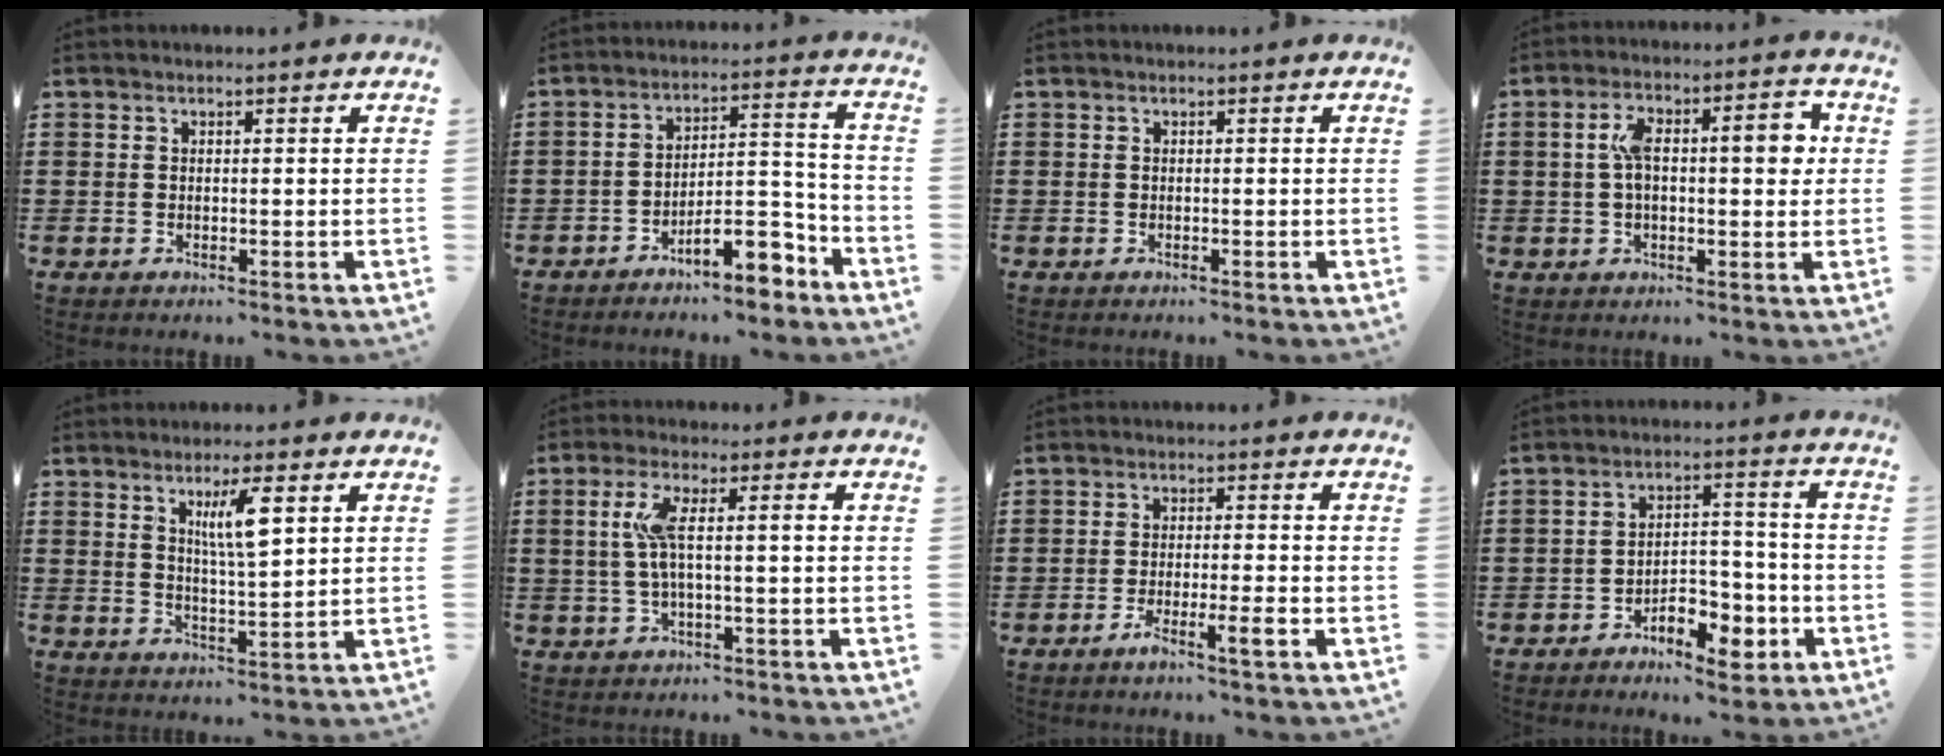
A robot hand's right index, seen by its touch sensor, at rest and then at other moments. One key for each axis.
{"total": 8.8, "fx": -6.4, "fy": 2.5, "fz": 5.5, "tx": -0.076, "ty": 0.009, "tz": -0.116}
{"total": 0.0}
{"total": 8.0, "fx": 1.0, "fy": 3.1, "fz": 7.3, "tx": -0.117, "ty": 0.004, "tz": 0.007}
{"total": 5.9, "fx": 2.5, "fy": 1.1, "fz": 5.2, "tx": -0.093, "ty": 0.001, "tz": 0.035}
{"total": 5.7, "fx": 0.3, "fy": 0.7, "fz": 5.7, "tx": -0.112, "ty": -0.002, "tz": -0.002}
{"total": 4.4, "fx": -2.5, "fy": -0.2, "fz": 3.6, "tx": -0.065, "ty": -0.015, "tz": -0.043}
{"total": 6.6, "fx": -4.1, "fy": 3.2, "fz": 4.1, "tx": -0.064, "ty": 0.019, "tz": -0.074}